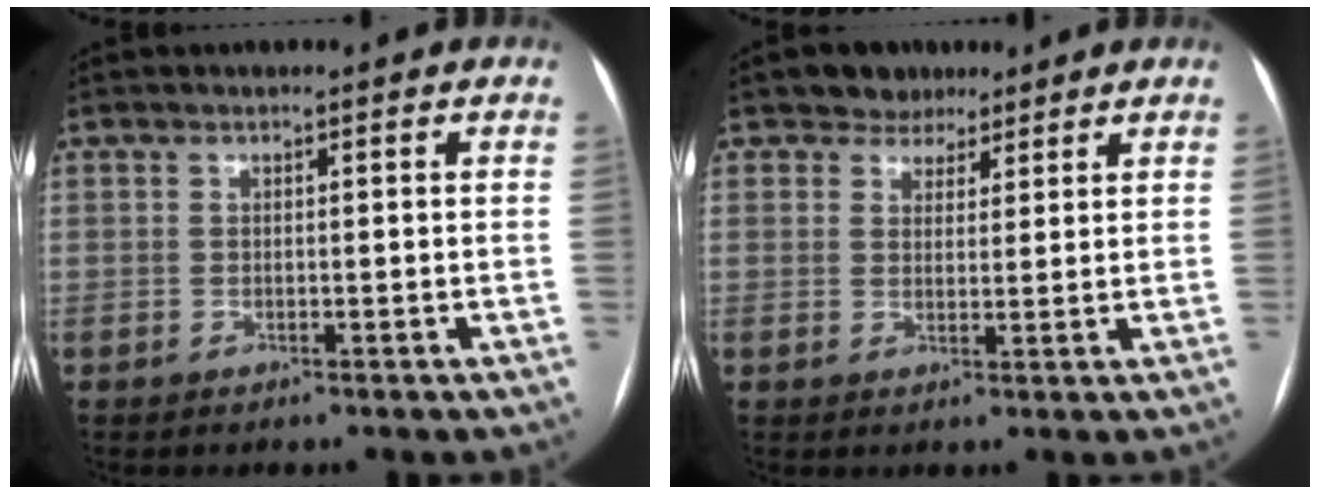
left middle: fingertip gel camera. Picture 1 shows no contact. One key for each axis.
{"total": 4.1, "fx": 3.1, "fy": 2.7, "fz": 0.3, "tx": -0.001, "ty": 0.008, "tz": 0.046}